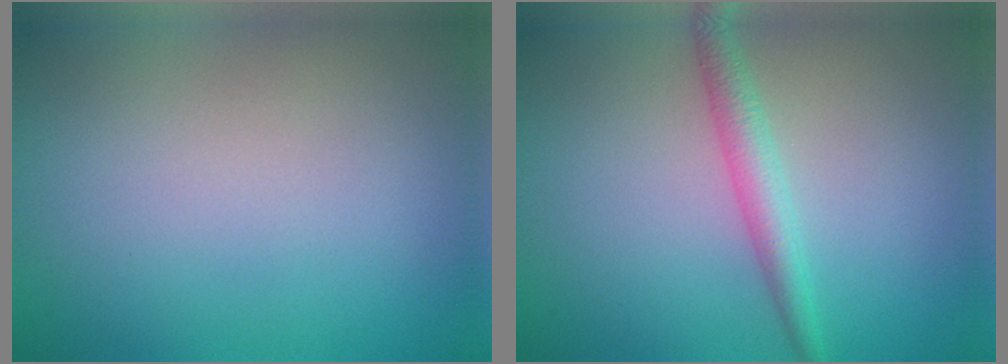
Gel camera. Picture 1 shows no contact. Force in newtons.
{"total": 2.4, "press": 2.4, "slide": 0.0}